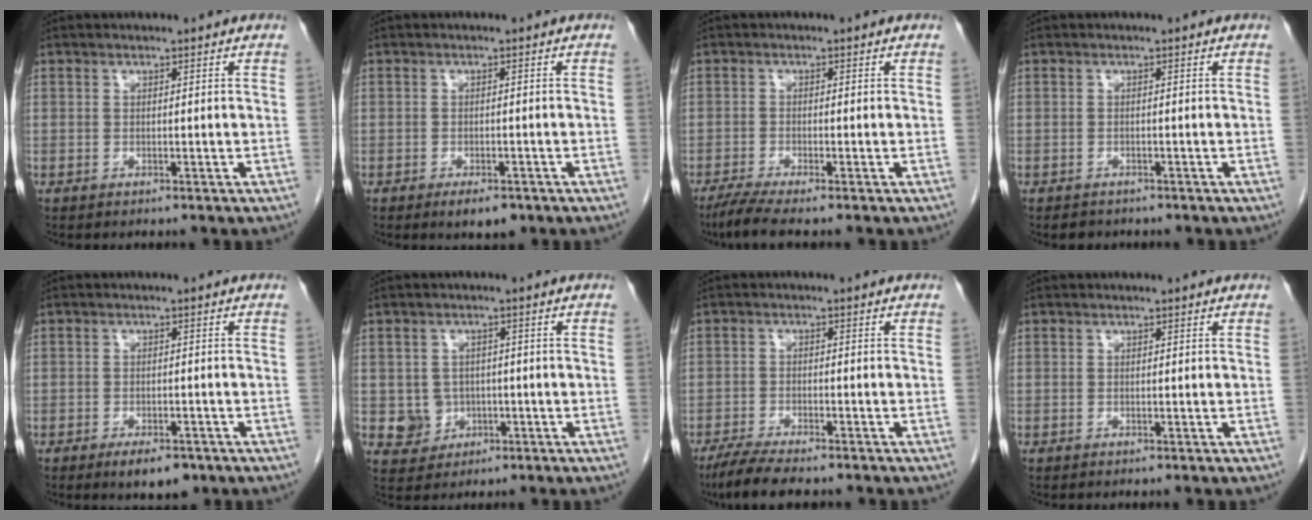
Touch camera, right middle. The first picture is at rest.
{"total": 3.5, "force": [-2.3, 1.4, 2.3], "torque": [-0.035, -0.004, -0.026]}
{"total": 4.4, "force": [-3.4, -0.2, 2.8], "torque": [-0.058, -0.014, -0.065]}
{"total": 1.7, "force": [-1.4, 0.8, 0.3], "torque": [-0.014, -0.002, -0.020]}
{"total": 4.8, "force": [-3.2, 1.9, 3.0], "torque": [-0.046, -0.004, -0.041]}
{"total": 4.3, "force": [-0.6, 4.2, 0.6], "torque": [-0.001, 0.008, -0.001]}
{"total": 7.3, "force": [-6.0, 1.0, 4.1], "torque": [-0.072, -0.019, -0.100]}
{"total": 0.0}